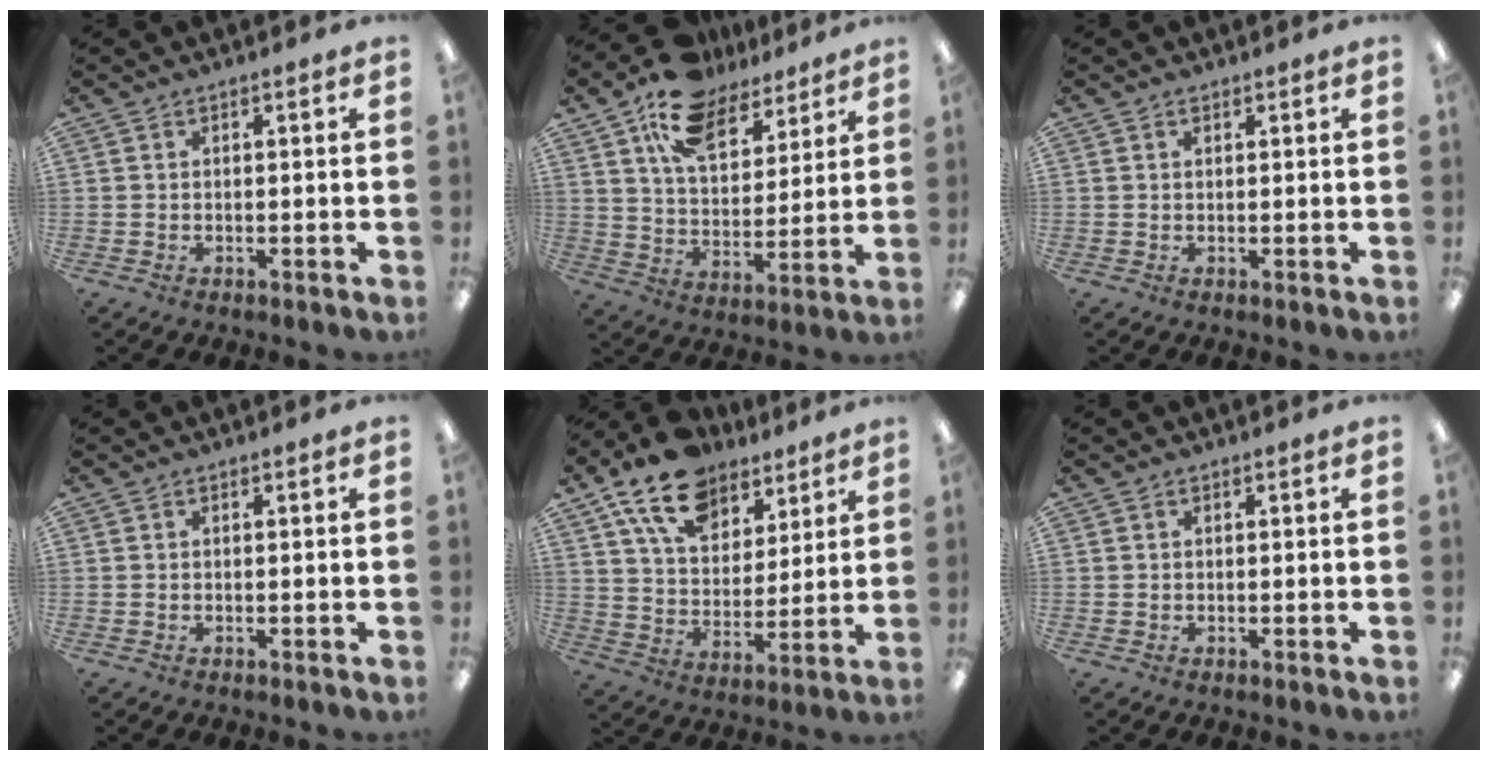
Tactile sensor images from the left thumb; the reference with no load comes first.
{"total": 15.3, "force": [10.9, 8.0, 7.1], "torque": [-0.128, -0.055, 0.199]}
{"total": 0.7, "force": [0.5, 0.4, 0.3], "torque": [-0.008, 0.003, 0.009]}
{"total": 0.0}
{"total": 16.7, "force": [11.4, 9.6, 7.5], "torque": [-0.138, -0.055, 0.209]}
{"total": 0.0}